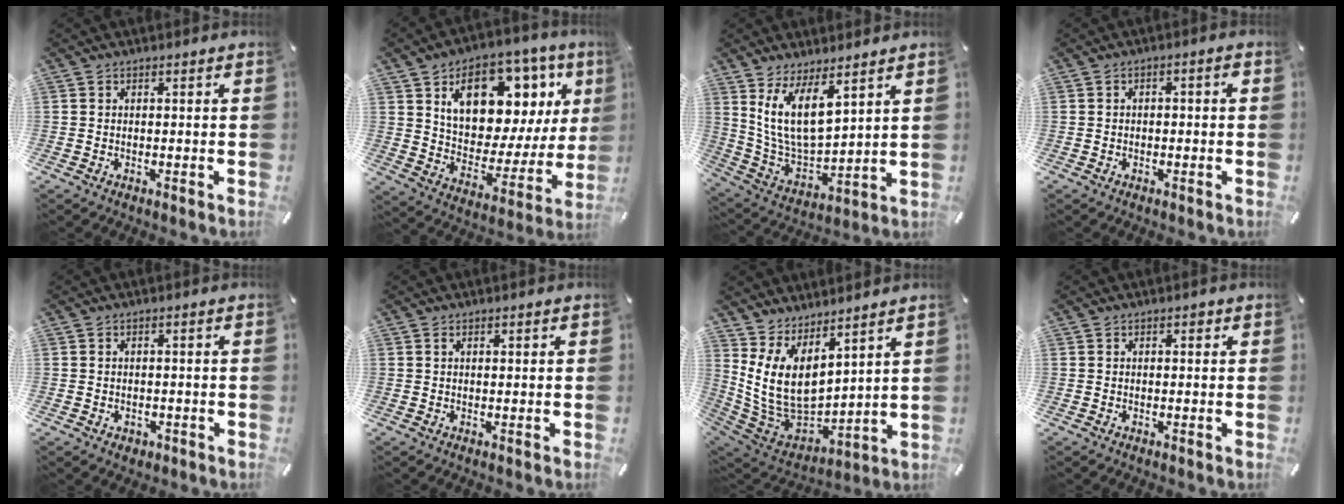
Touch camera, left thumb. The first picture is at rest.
{"total": 16.0, "force": [9.2, 9.9, 8.5], "torque": [-0.126, -0.061, 0.159]}
{"total": 12.8, "force": [7.7, 5.8, 8.4], "torque": [-0.194, -0.049, 0.141]}
{"total": 1.9, "force": [-0.7, 0.8, 1.5], "torque": [-0.027, 0.007, -0.015]}
{"total": 1.6, "force": [-0.6, 1.3, 0.6], "torque": [-0.011, 0.005, -0.014]}
{"total": 0.6, "force": [0.3, 0.2, 0.5], "torque": [-0.010, 0.001, 0.004]}
{"total": 12.6, "force": [4.7, 8.2, 8.3], "torque": [-0.193, -0.060, 0.097]}
{"total": 0.8, "force": [0.2, 0.6, 0.5], "torque": [-0.010, 0.005, 0.002]}